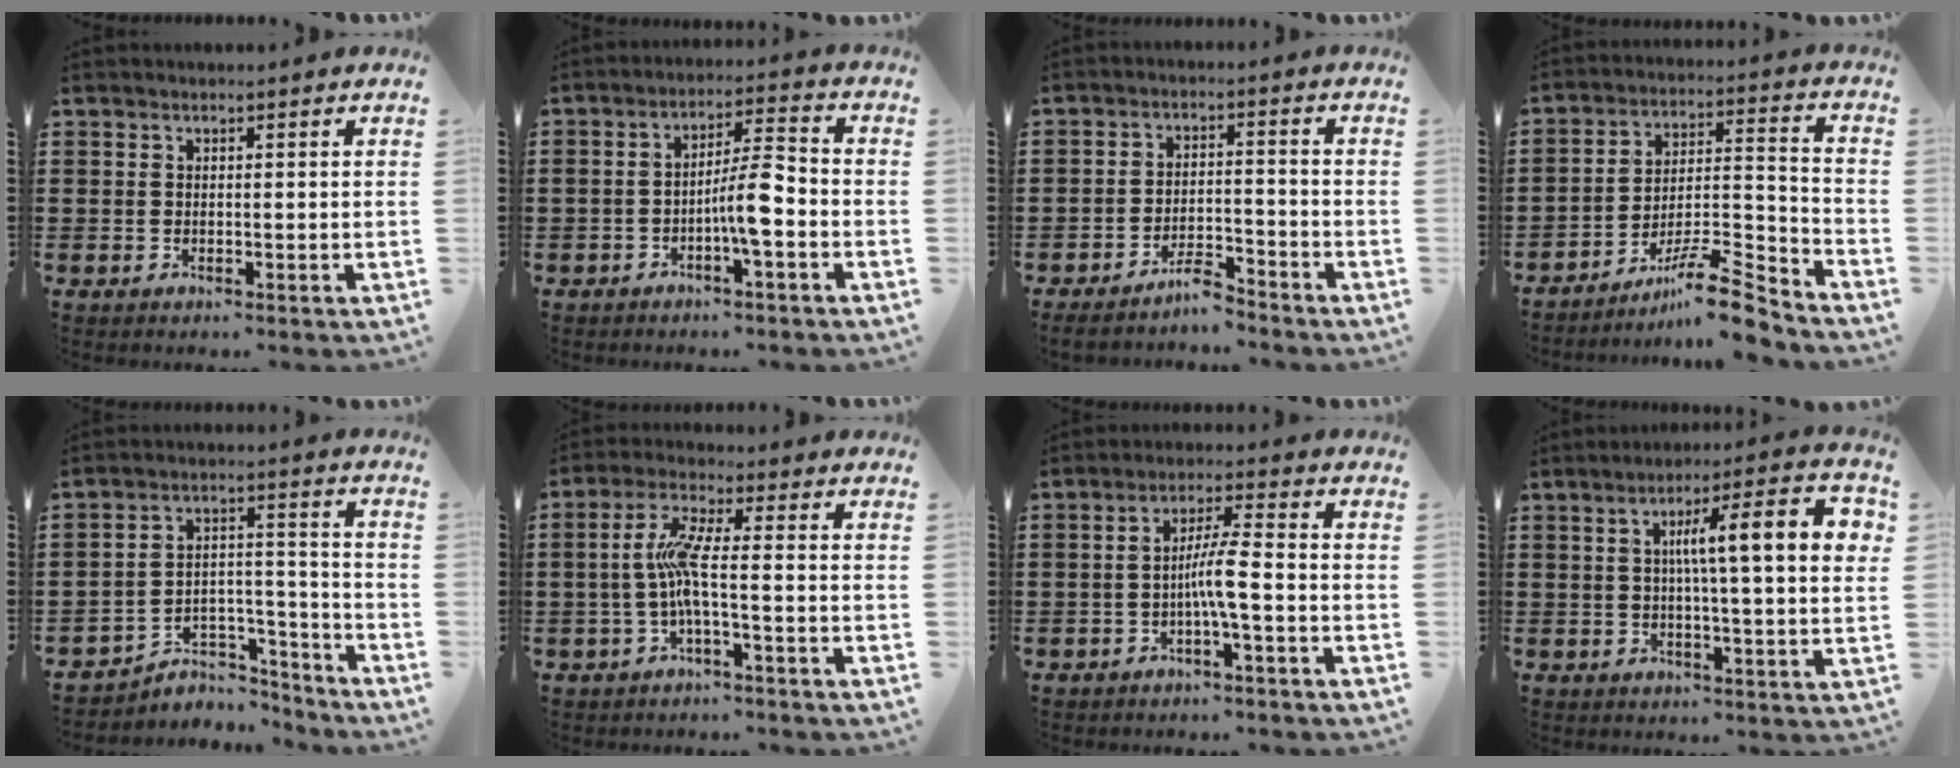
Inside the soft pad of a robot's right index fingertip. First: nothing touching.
{"total": 6.5, "force": [-2.3, 1.0, 6.0], "torque": [-0.104, 0.009, -0.044]}
{"total": 4.5, "force": [-4.2, 0.5, 1.4], "torque": [-0.032, 0.004, -0.082]}
{"total": 11.0, "force": [-9.0, 1.4, 6.2], "torque": [-0.084, 0.033, -0.167]}
{"total": 4.8, "force": [-4.1, 2.3, 1.1], "torque": [-0.024, 0.012, -0.082]}
{"total": 6.4, "force": [-1.1, 0.6, 6.2], "torque": [-0.142, -0.011, -0.033]}
{"total": 5.2, "force": [-1.5, 0.0, 5.0], "torque": [-0.098, -0.003, -0.034]}
{"total": 11.4, "force": [2.3, 1.5, 11.1], "torque": [-0.190, 0.004, 0.030]}